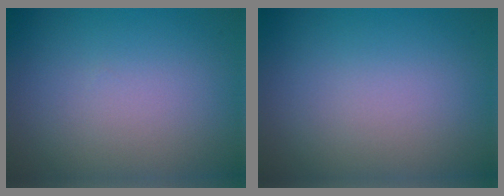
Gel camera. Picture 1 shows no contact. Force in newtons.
{"total": 0.0}